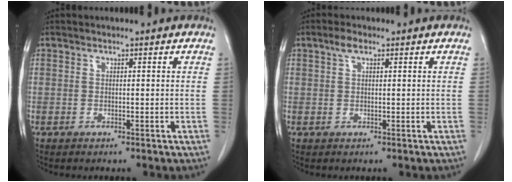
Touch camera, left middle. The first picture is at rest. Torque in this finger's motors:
{"motor_torque": [0.74, -0.27, 0.06, 0.04]}